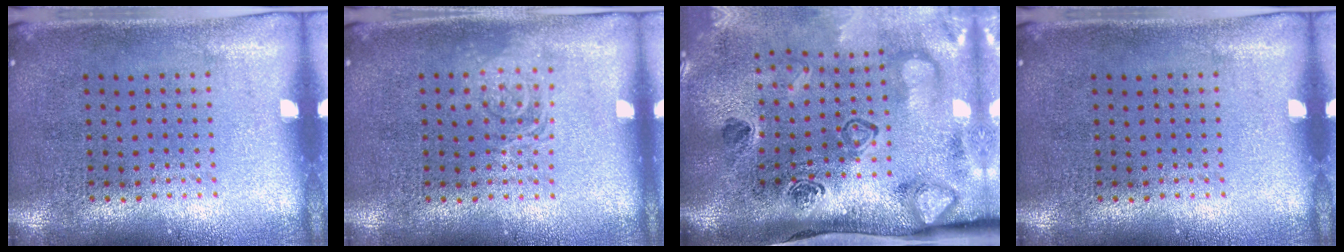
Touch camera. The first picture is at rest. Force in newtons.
{"total": 1.9, "press": 1.9, "slide": 0.3}
{"total": 4.3, "press": 2.9, "slide": 3.2}
{"total": 0.0}